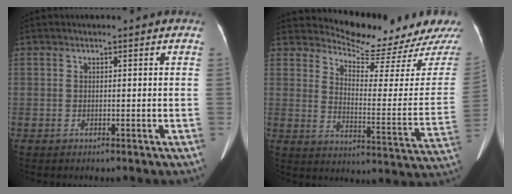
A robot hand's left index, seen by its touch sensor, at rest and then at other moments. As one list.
[{"total": 14.0, "force": [13.8, -0.6, 2.4], "torque": [-0.034, -0.092, 0.179]}]